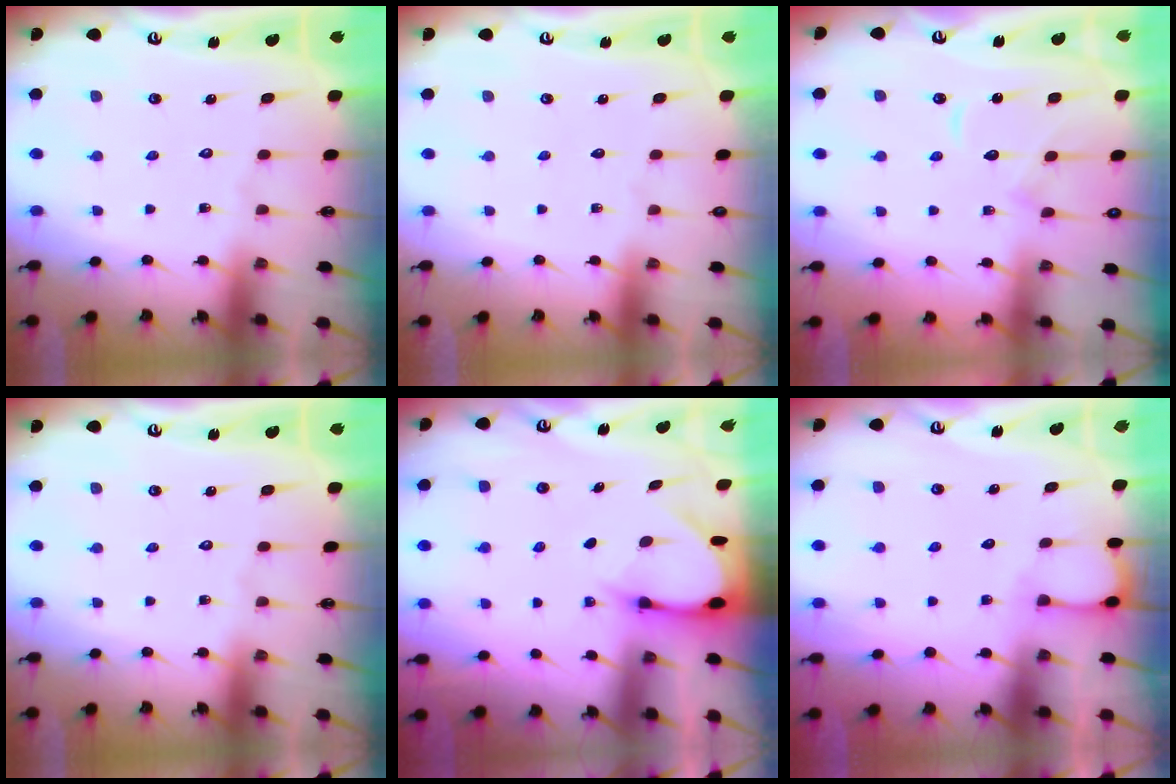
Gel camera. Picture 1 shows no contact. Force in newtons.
{"total": 0.0}
{"total": 8.7, "press": 8.6, "slide": 0.2}
{"total": 0.0}
{"total": 3.5, "press": 3.5, "slide": 0.3}
{"total": 2.7, "press": 2.7, "slide": 0.3}